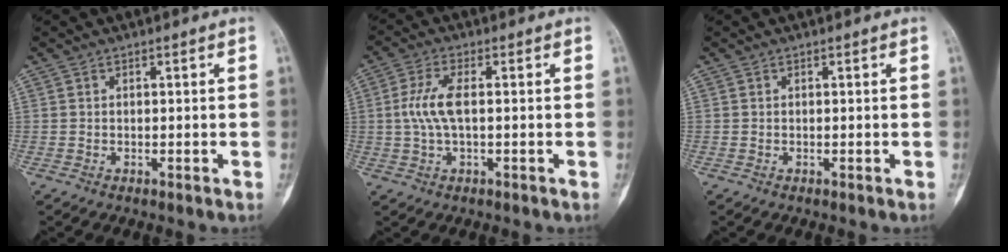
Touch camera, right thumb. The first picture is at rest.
{"total": 6.2, "force": [0.3, 2.4, 5.7], "torque": [-0.138, 0.011, 0.002]}
{"total": 0.0}